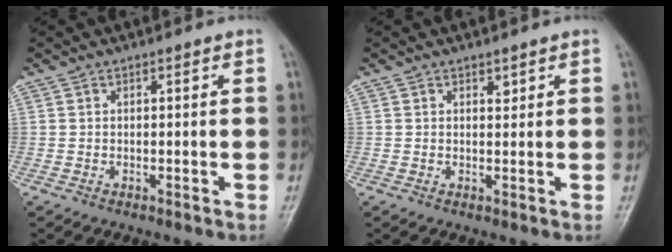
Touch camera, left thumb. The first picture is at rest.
{"total": 0.9, "force": [0.7, 0.4, 0.4], "torque": [0.002, -0.005, 0.009]}